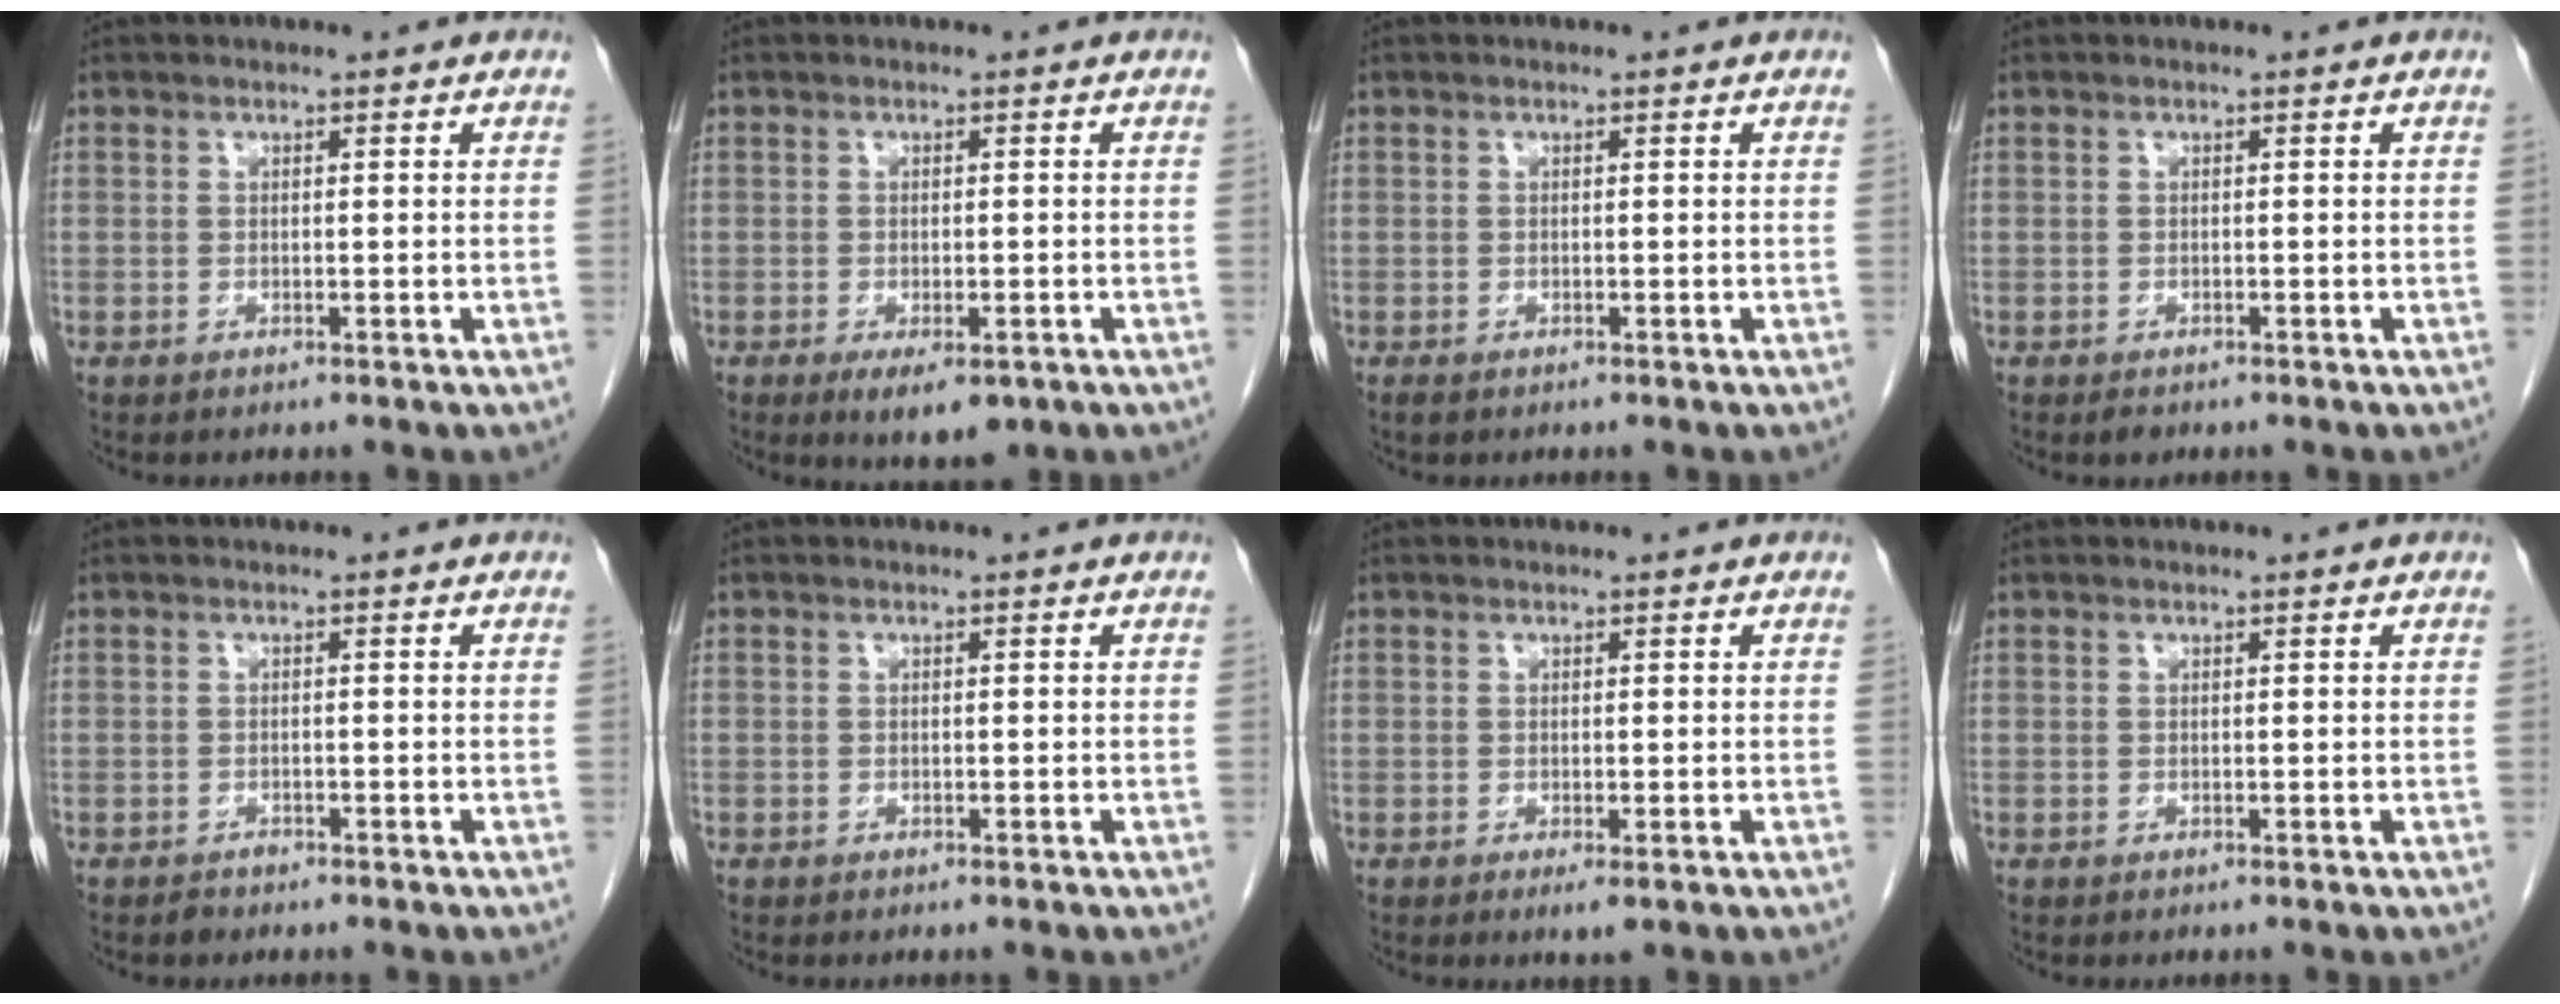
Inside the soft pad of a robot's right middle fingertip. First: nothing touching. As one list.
[{"total": 5.2, "force": [-2.8, 2.0, 3.9], "torque": [-0.053, -0.008, -0.033]}, {"total": 0.7, "force": [-0.5, 0.3, 0.4], "torque": [-0.011, -0.001, -0.007]}, {"total": 0.8, "force": [-0.6, 0.4, 0.4], "torque": [-0.007, -0.001, -0.006]}, {"total": 1.0, "force": [-0.8, 0.5, 0.1], "torque": [-0.005, 0.001, -0.014]}, {"total": 0.0}, {"total": 1.6, "force": [-0.7, 0.4, 1.4], "torque": [-0.015, -0.003, -0.009]}, {"total": 0.0}]